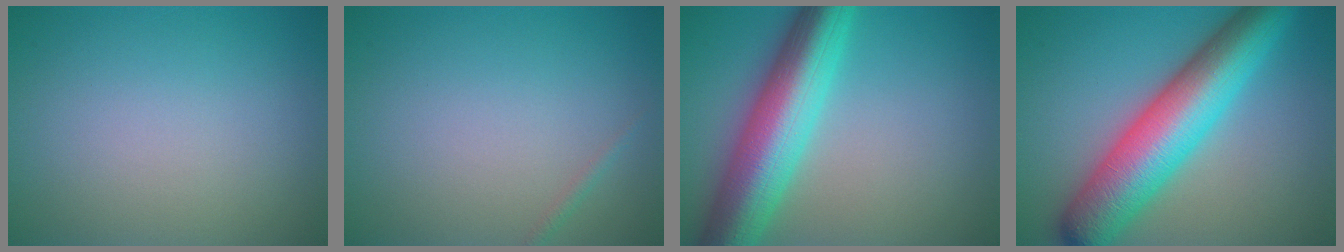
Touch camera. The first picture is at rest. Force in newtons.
{"total": 0.6, "press": 0.6, "slide": 0.0}
{"total": 10.0, "press": 10.0, "slide": 0.4}
{"total": 10.5, "press": 10.5, "slide": 0.3}